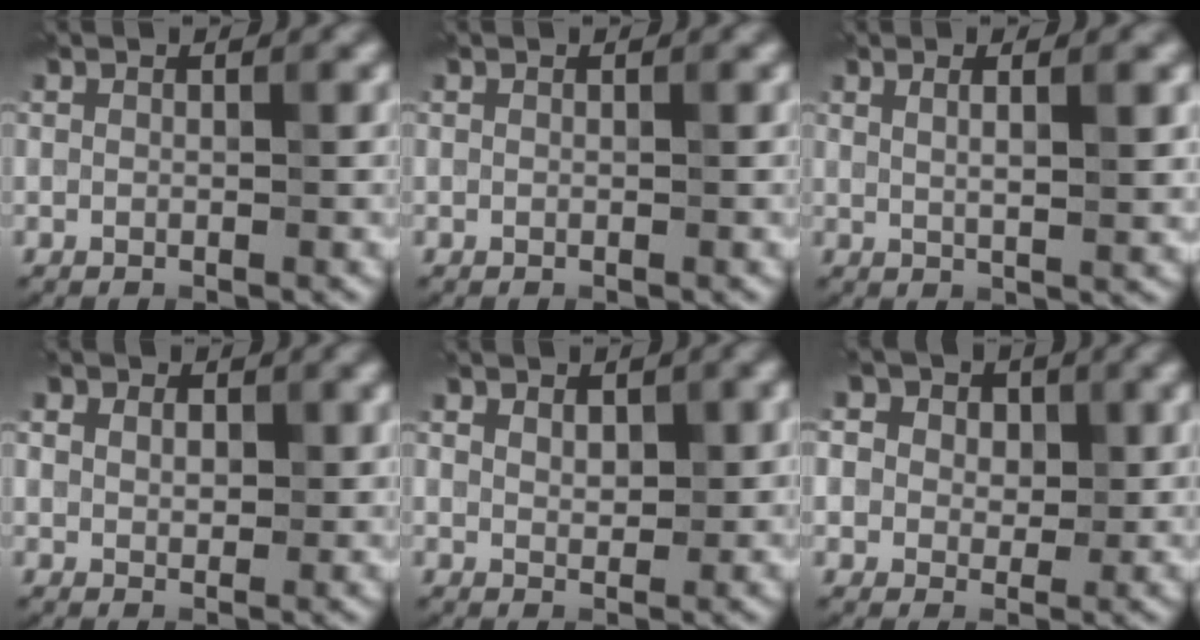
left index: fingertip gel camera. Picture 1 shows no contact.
{"total": 0.0}
{"total": 3.7, "force": [1.3, 1.1, 3.2], "torque": [-0.039, 0.004, 0.018]}
{"total": 5.9, "force": [2.7, 4.1, 3.3], "torque": [-0.052, 0.019, 0.019]}
{"total": 3.7, "force": [1.3, 2.3, 2.5], "torque": [-0.033, 0.001, 0.019]}
{"total": 12.2, "force": [5.6, 9.1, 5.9], "torque": [-0.112, 0.032, 0.069]}